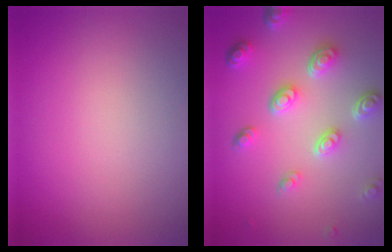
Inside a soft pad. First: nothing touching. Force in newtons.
{"total": 4.8, "press": 3.7, "slide": 3.0}